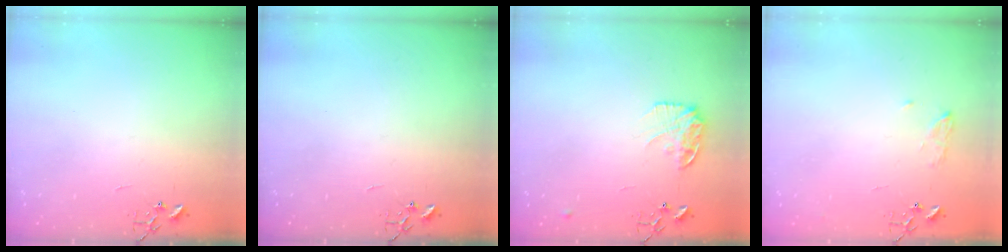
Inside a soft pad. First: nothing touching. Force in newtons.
{"total": 0.0}
{"total": 12.3, "press": 12.3, "slide": 0.5}
{"total": 8.4, "press": 8.4, "slide": 0.9}